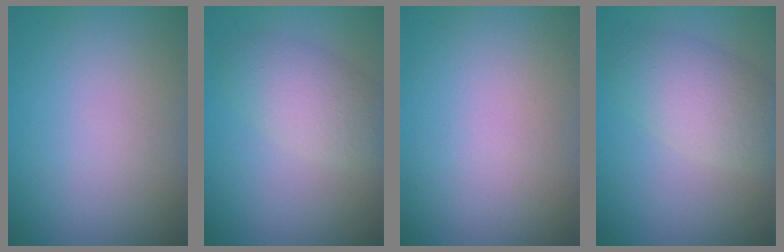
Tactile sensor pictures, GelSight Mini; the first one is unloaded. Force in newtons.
{"total": 3.8, "press": 3.8, "slide": 0.1}
{"total": 0.0}
{"total": 4.8, "press": 4.7, "slide": 0.2}